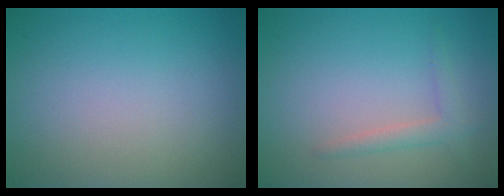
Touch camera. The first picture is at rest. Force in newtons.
{"total": 1.6, "press": 1.6, "slide": 0.0}